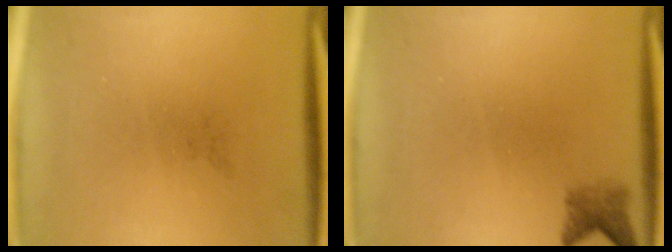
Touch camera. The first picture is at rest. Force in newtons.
{"total": 2.0}